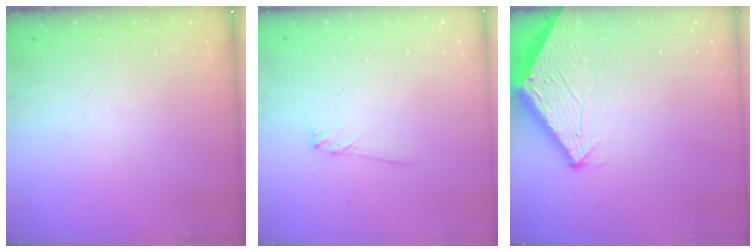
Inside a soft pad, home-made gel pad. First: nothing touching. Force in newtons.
{"total": 3.6, "press": 3.5, "slide": 0.5}
{"total": 2.8, "press": 2.8, "slide": 0.1}